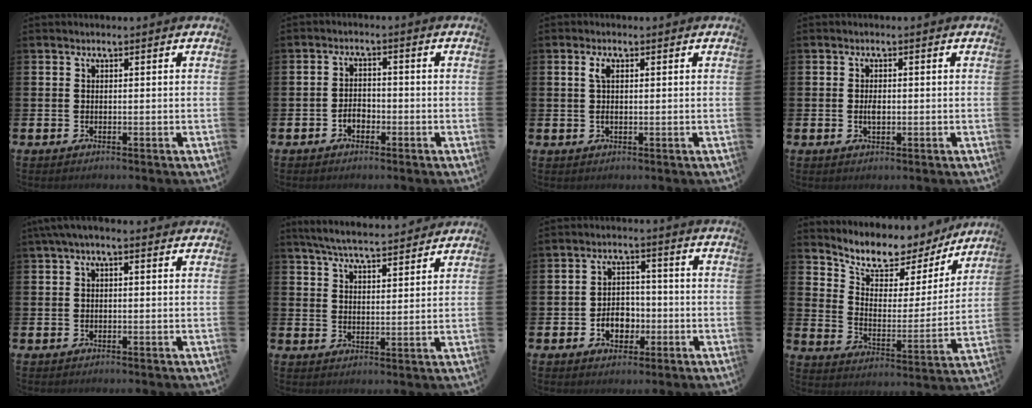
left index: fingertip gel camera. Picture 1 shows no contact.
{"total": 2.2, "force": [-1.2, 1.5, 1.2], "torque": [-0.020, 0.001, -0.026]}
{"total": 2.1, "force": [0.6, 0.9, 1.8], "torque": [-0.035, 0.004, 0.009]}
{"total": 1.6, "force": [-0.3, 0.8, 1.4], "torque": [-0.026, 0.002, -0.006]}
{"total": 1.2, "force": [0.3, 0.4, 1.1], "torque": [-0.020, 0.004, 0.003]}
{"total": 5.7, "force": [5.6, 0.4, 1.2], "torque": [-0.039, -0.030, 0.100]}
{"total": 4.4, "force": [-1.5, 3.4, 2.4], "torque": [-0.030, -0.002, -0.036]}
{"total": 8.8, "force": [7.9, 3.3, 2.3], "torque": [-0.088, -0.056, 0.137]}